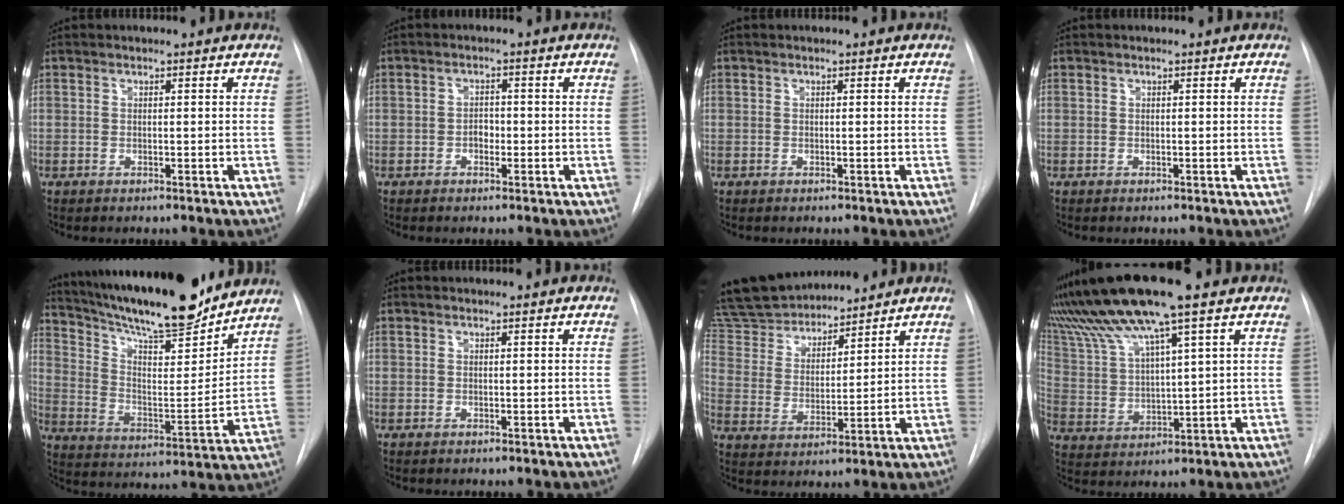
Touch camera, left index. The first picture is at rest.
{"total": 1.7, "force": [-0.5, 1.2, 1.2], "torque": [-0.016, 0.005, -0.008]}
{"total": 0.0}
{"total": 0.0}
{"total": 22.6, "force": [19.5, 3.3, 10.9], "torque": [-0.195, -0.005, 0.303]}
{"total": 0.0}
{"total": 14.5, "force": [13.6, 3.5, 3.7], "torque": [-0.068, 0.021, 0.255]}
{"total": 14.2, "force": [10.8, -0.6, 9.2], "torque": [-0.181, 0.018, 0.202]}